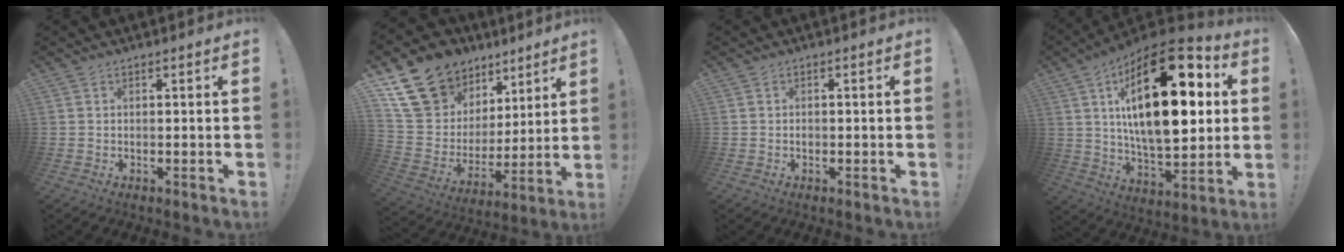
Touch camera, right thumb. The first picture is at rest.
{"total": 18.1, "force": [11.8, 12.3, 6.0], "torque": [-0.101, -0.079, 0.244]}
{"total": 0.6, "force": [-0.4, 0.4, 0.1], "torque": [-0.010, 0.005, -0.006]}
{"total": 30.9, "force": [8.1, 14.1, 26.3], "torque": [-0.449, -0.032, 0.133]}